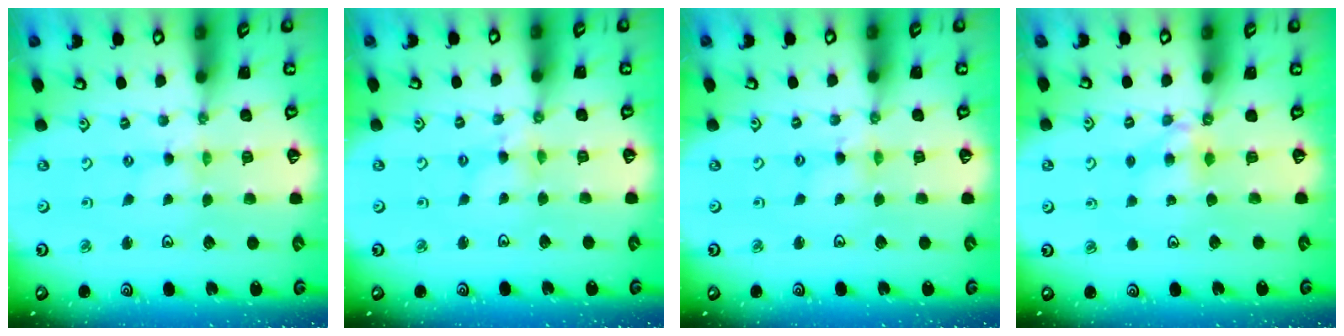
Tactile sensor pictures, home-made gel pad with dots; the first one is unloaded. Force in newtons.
{"total": 3.2, "press": 3.2, "slide": 0.4}
{"total": 2.3, "press": 2.3, "slide": 0.3}
{"total": 4.9, "press": 4.8, "slide": 0.8}